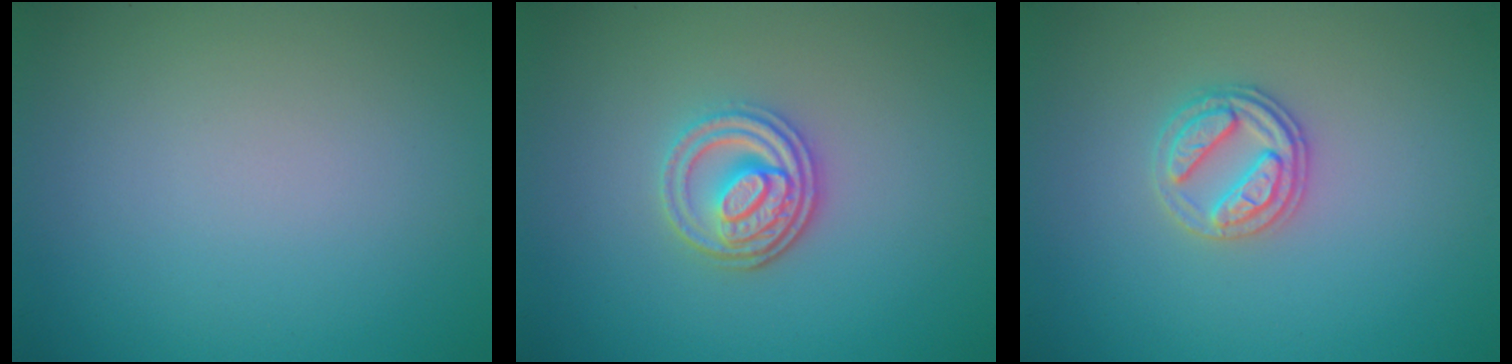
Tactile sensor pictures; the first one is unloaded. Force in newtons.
{"total": 3.6, "press": 3.1, "slide": 1.9}
{"total": 2.7, "press": 2.6, "slide": 0.5}